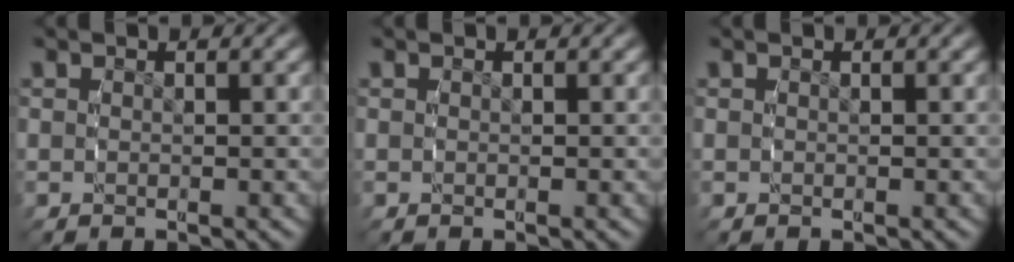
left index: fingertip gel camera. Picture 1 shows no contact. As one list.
[{"total": 0.0}, {"total": 0.0}]